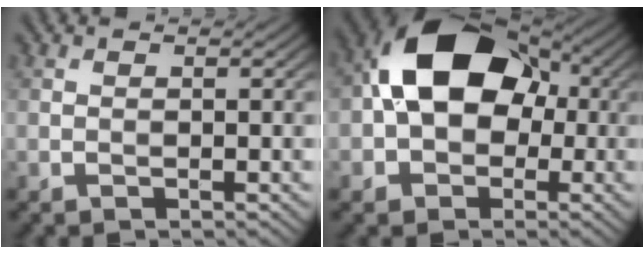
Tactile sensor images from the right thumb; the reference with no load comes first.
{"total": 13.6, "force": [0.9, 9.5, 9.6], "torque": [-0.162, 0.019, 0.005]}